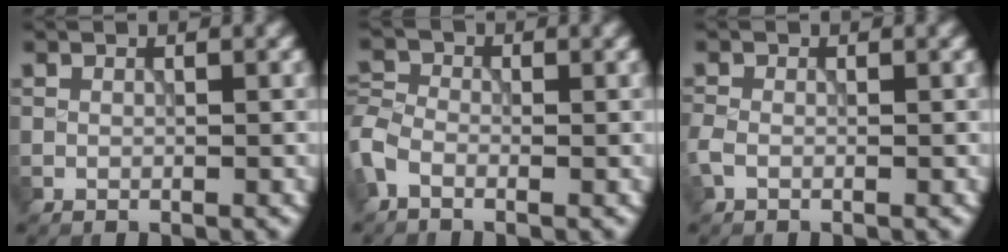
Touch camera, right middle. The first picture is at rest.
{"total": 2.6, "force": [-1.4, 1.5, 1.6], "torque": [-0.041, 0.003, -0.048]}
{"total": 1.3, "force": [-0.6, 0.7, 0.9], "torque": [-0.024, -0.001, -0.017]}